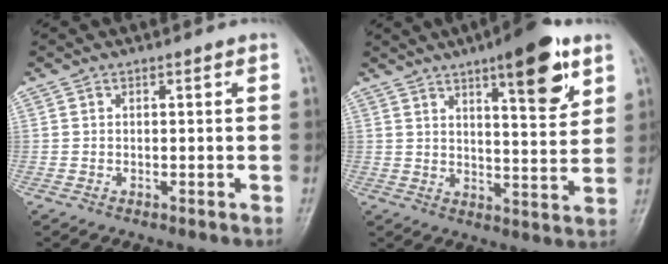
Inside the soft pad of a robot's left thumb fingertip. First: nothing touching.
{"total": 12.9, "force": [7.3, 3.6, 10.0], "torque": [-0.119, -0.038, 0.103]}